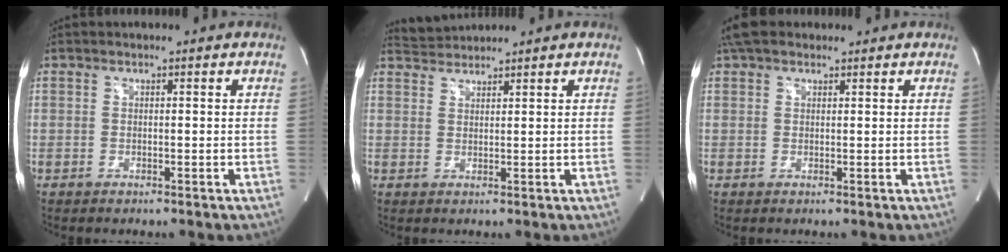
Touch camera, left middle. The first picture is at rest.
{"total": 2.8, "force": [2.7, -0.2, -0.6], "torque": [-0.004, 0.011, 0.059]}
{"total": 4.4, "force": [3.5, 2.3, 1.4], "torque": [-0.030, 0.030, 0.062]}